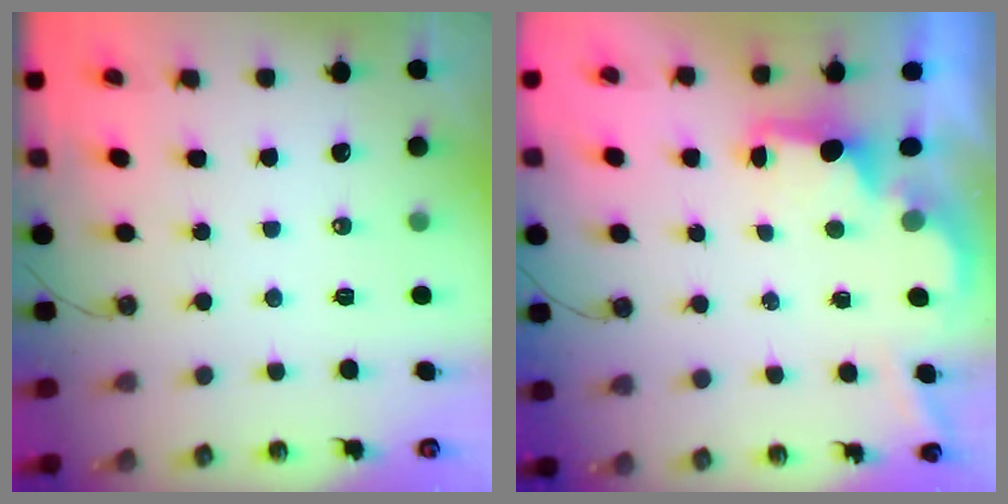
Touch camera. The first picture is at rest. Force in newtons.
{"total": 2.2, "press": 2.1, "slide": 0.8}